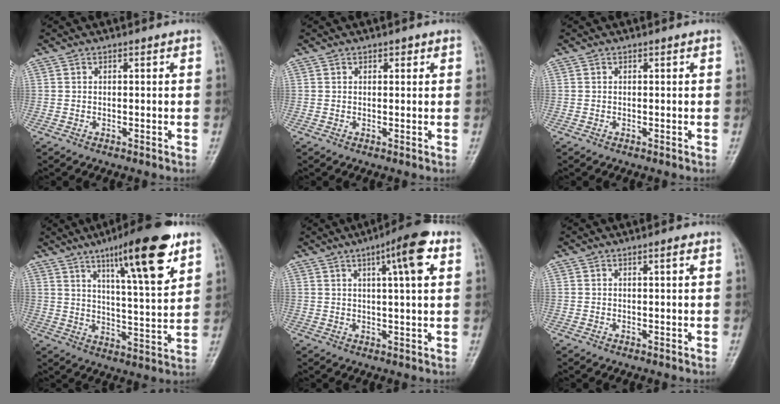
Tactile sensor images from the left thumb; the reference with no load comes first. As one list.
[{"total": 1.0, "force": [0.6, 0.7, 0.5], "torque": [0.002, -0.002, 0.006]}, {"total": 0.0}, {"total": 17.3, "force": [9.6, 3.2, 14.0], "torque": [-0.200, -0.043, 0.149]}, {"total": 9.3, "force": [3.8, 1.7, 8.4], "torque": [-0.120, 0.001, 0.050]}, {"total": 0.9, "force": [0.4, 0.1, 0.8], "torque": [-0.012, 0.001, 0.005]}]